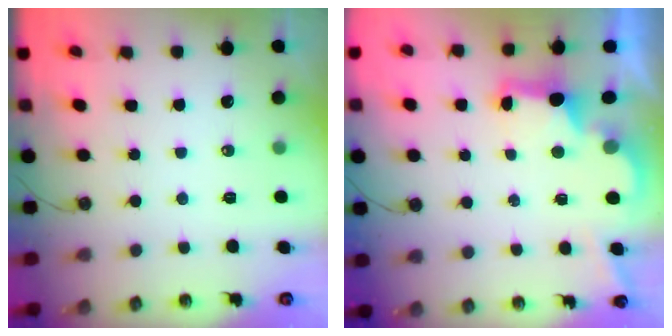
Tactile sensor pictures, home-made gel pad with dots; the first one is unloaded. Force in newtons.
{"total": 2.9, "press": 2.7, "slide": 0.9}